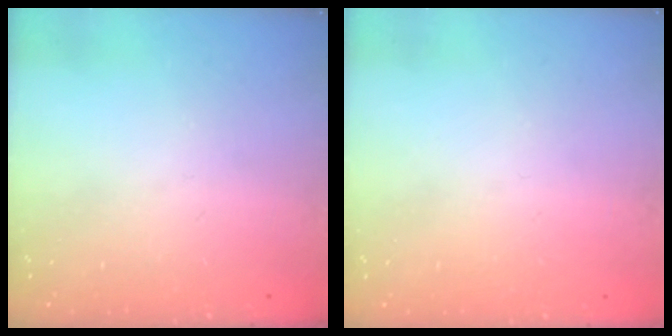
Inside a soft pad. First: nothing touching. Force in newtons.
{"total": 0.7, "press": 0.7, "slide": 0.1}